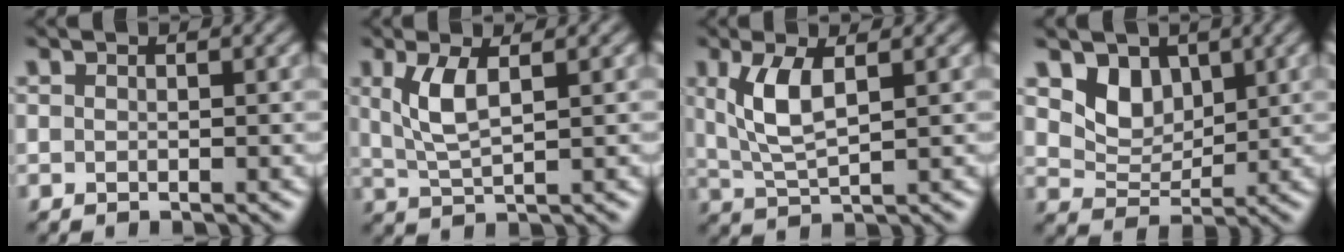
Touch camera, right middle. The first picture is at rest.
{"total": 3.2, "force": [0.9, 1.0, 2.9], "torque": [-0.070, -0.003, 0.024]}
{"total": 4.0, "force": [1.1, 1.3, 3.6], "torque": [-0.085, -0.002, 0.027]}
{"total": 3.3, "force": [1.9, 2.3, 1.2], "torque": [-0.036, -0.015, 0.033]}